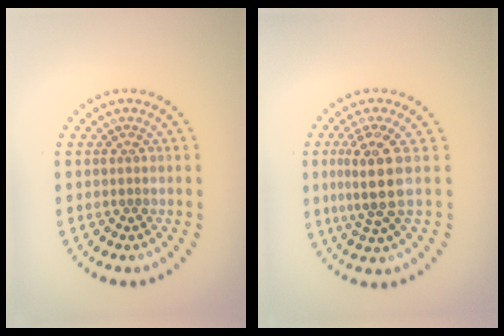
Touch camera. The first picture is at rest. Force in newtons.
{"total": 3.8, "press": 3.1, "slide": 2.2}